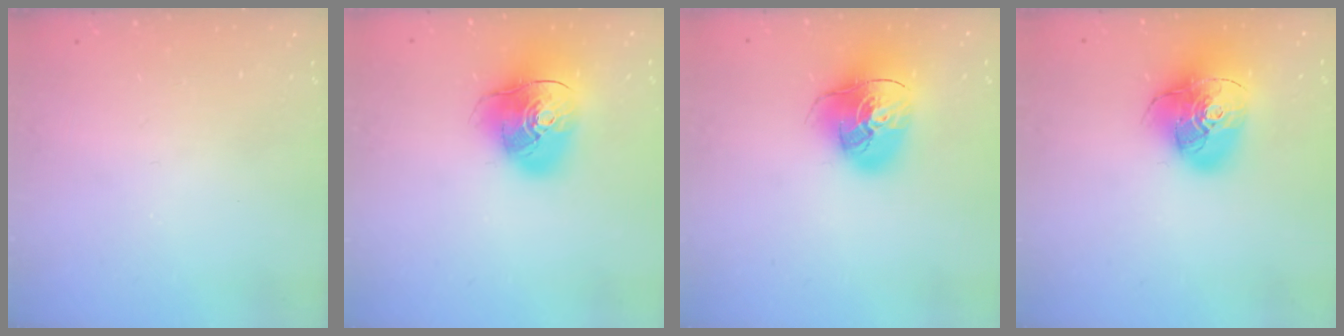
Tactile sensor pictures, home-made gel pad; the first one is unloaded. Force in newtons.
{"total": 14.8, "press": 14.6, "slide": 2.1}
{"total": 17.7, "press": 17.5, "slide": 2.5}
{"total": 18.8, "press": 18.6, "slide": 2.5}